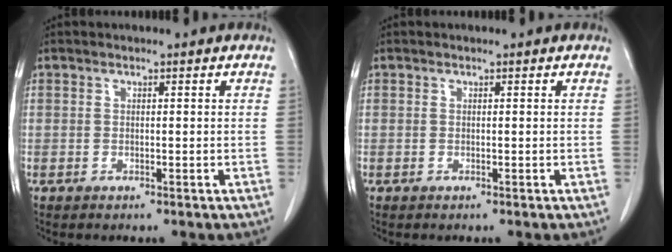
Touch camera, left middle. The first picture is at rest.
{"total": 0.0}